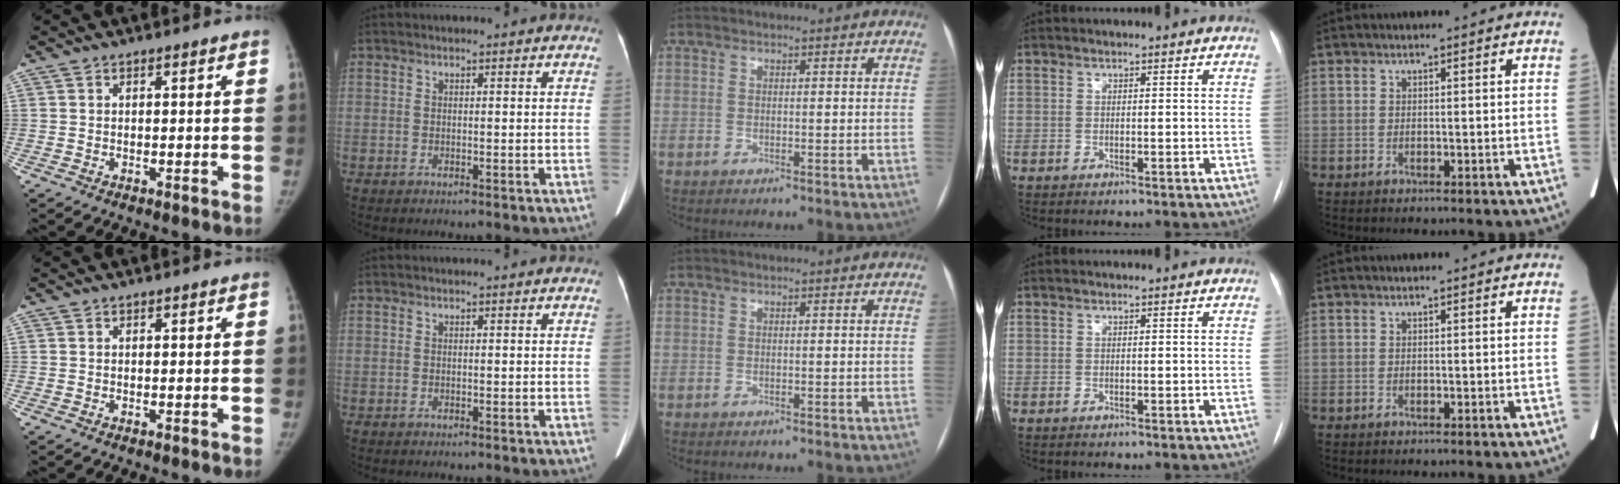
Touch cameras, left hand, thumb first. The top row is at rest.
{}